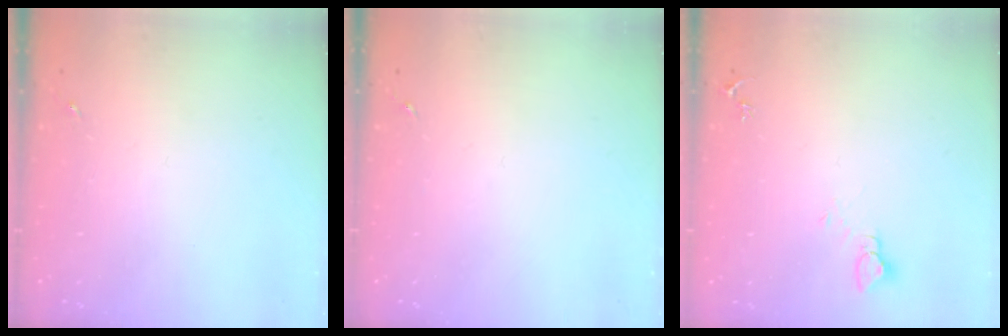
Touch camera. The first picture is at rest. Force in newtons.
{"total": 0.0}
{"total": 4.0, "press": 4.0, "slide": 0.4}